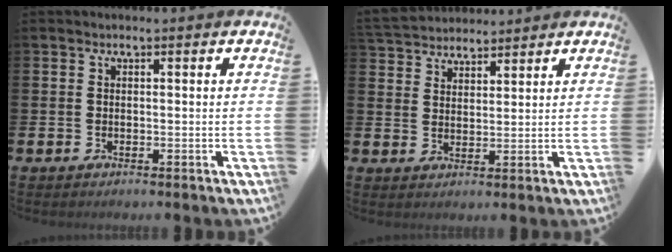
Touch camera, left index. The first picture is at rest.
{"total": 4.0, "force": [3.9, 1.0, -0.3], "torque": [-0.015, -0.015, 0.073]}